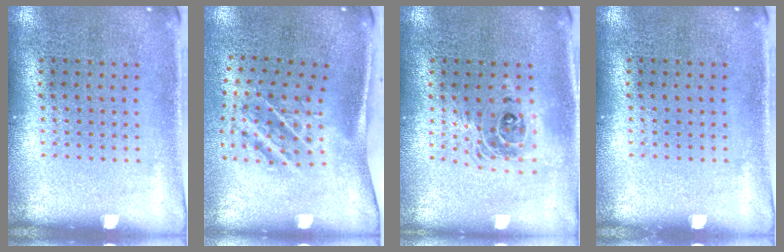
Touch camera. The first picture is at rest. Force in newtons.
{"total": 2.0, "press": 1.2, "slide": 1.6}
{"total": 1.7, "press": 1.4, "slide": 0.9}
{"total": 0.0}